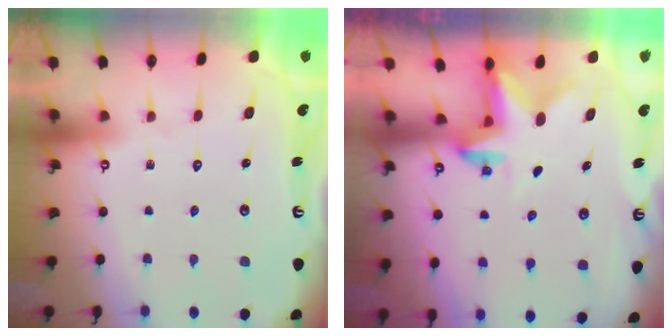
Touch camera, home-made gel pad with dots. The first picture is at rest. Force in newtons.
{"total": 2.3, "press": 2.3, "slide": 0.4}